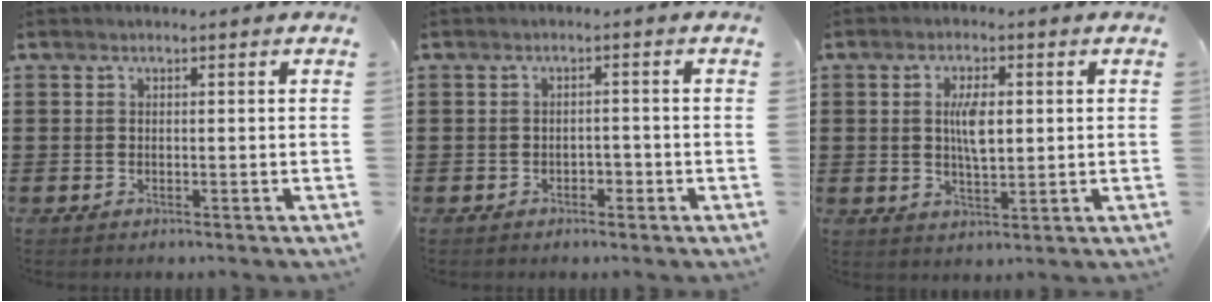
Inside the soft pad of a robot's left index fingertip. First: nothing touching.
{"total": 1.4, "force": [-1.0, 0.8, 0.5], "torque": [-0.016, 0.001, -0.024]}
{"total": 5.3, "force": [0.9, 2.1, 4.7], "torque": [-0.089, 0.007, 0.010]}